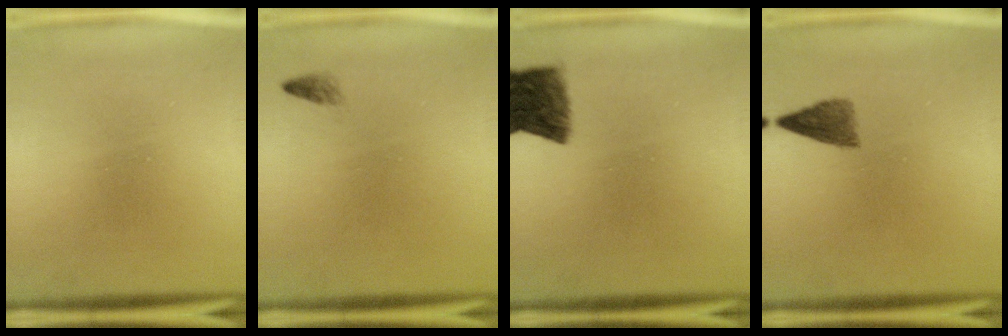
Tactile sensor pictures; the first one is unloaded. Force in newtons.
{"total": 0.8}
{"total": 8.0}
{"total": 3.0}